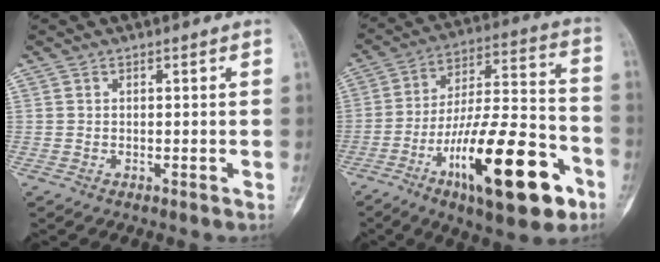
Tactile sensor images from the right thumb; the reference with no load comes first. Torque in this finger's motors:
{"motor_torque": [2.32, 2.69, 1.86, -0.91, 0.17]}